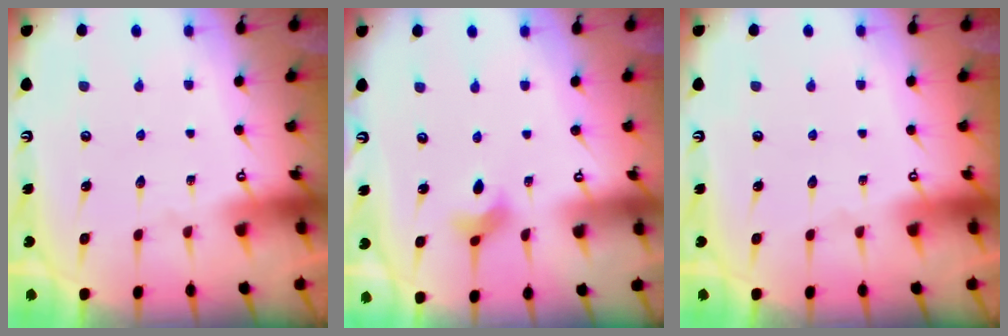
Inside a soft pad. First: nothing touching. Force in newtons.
{"total": 2.8, "press": 2.7, "slide": 0.4}
{"total": 0.0}